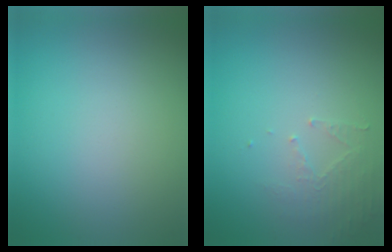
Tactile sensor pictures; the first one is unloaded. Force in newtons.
{"total": 2.0, "press": 1.9, "slide": 0.3}